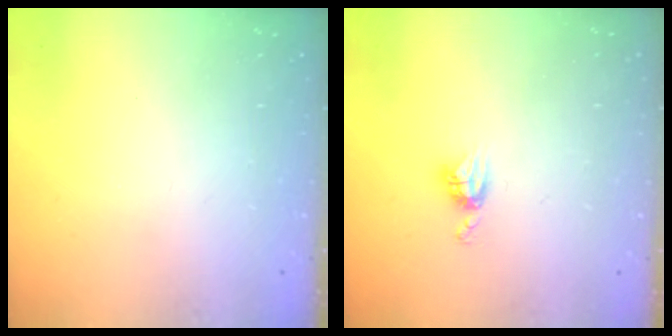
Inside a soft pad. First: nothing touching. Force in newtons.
{"total": 5.4, "press": 5.4, "slide": 0.5}